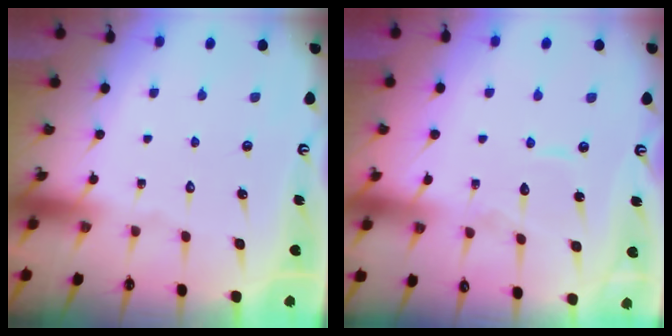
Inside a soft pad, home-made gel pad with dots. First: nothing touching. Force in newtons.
{"total": 6.4, "press": 6.4, "slide": 0.5}